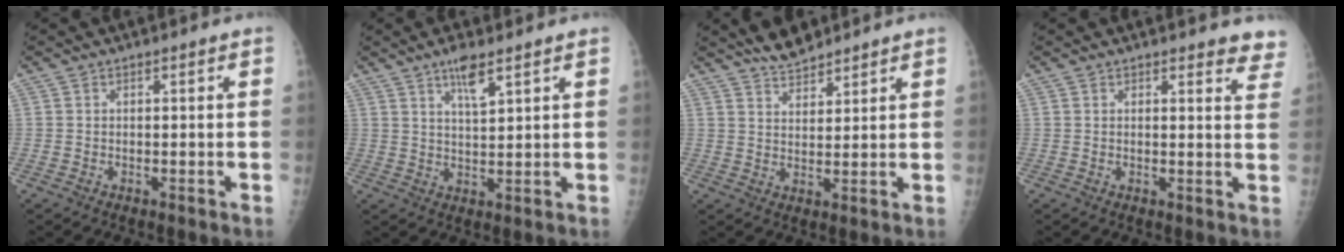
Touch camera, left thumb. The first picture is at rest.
{"total": 5.2, "force": [3.3, 1.2, 3.8], "torque": [-0.065, -0.018, 0.059]}
{"total": 5.8, "force": [5.2, 1.8, 1.8], "torque": [-0.019, -0.027, 0.096]}
{"total": 5.7, "force": [5.2, 1.7, 1.5], "torque": [0.018, -0.028, 0.035]}